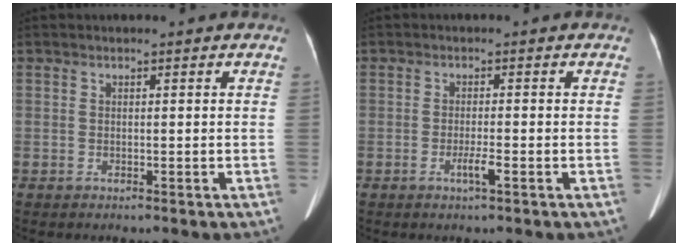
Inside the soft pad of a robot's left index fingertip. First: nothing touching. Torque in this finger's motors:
{"motor_torque": [0.56, 0.18, 0.21, 0.07]}